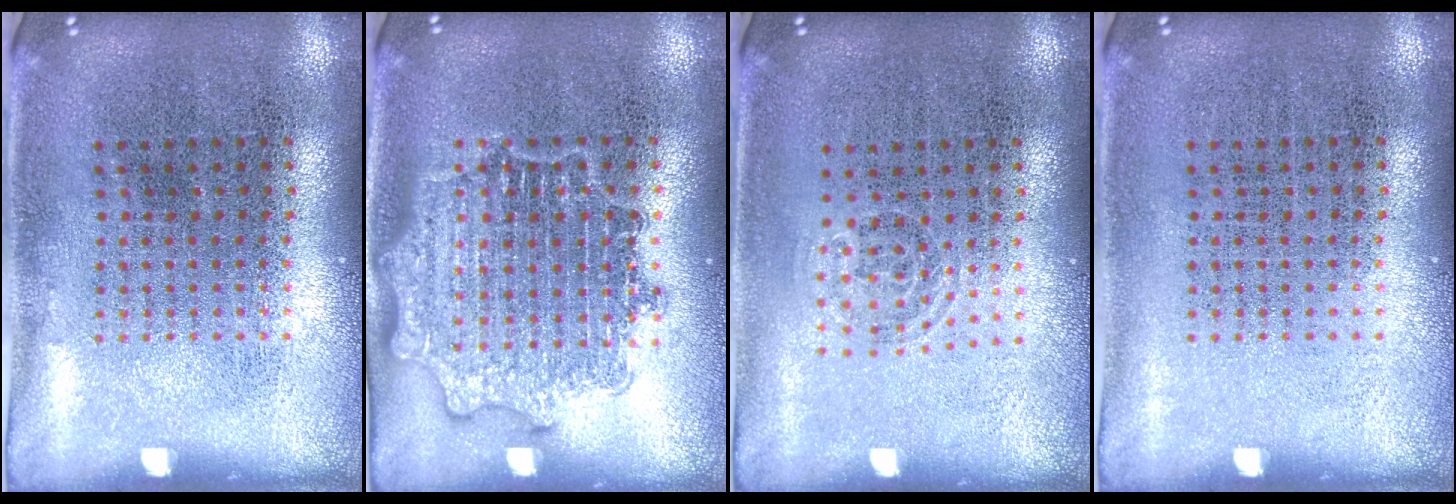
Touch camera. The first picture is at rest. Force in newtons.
{"total": 1.8, "press": 1.7, "slide": 0.2}
{"total": 0.7, "press": 0.5, "slide": 0.5}
{"total": 0.0}